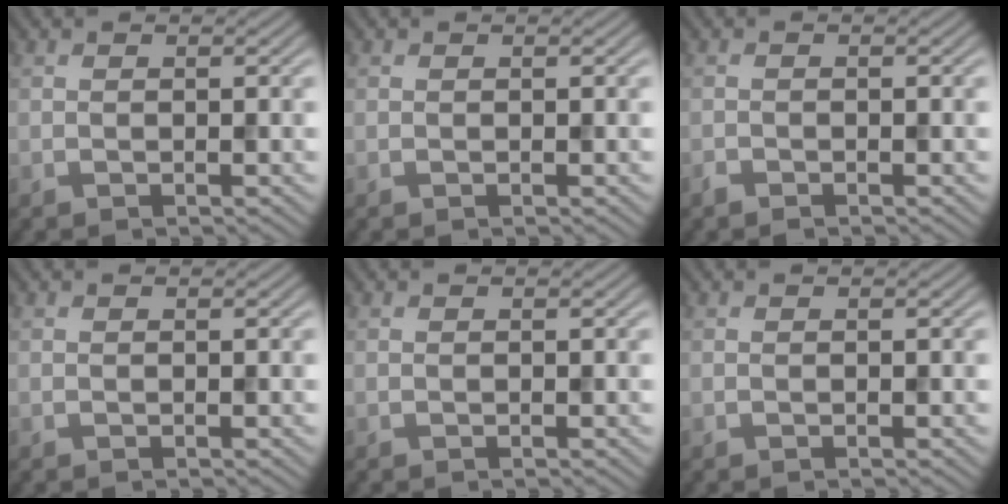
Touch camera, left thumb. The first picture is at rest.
{"total": 0.0}
{"total": 0.8, "force": [-0.7, 0.2, 0.3], "torque": [-0.006, -0.001, -0.015]}
{"total": 0.0}
{"total": 0.0}
{"total": 0.0}